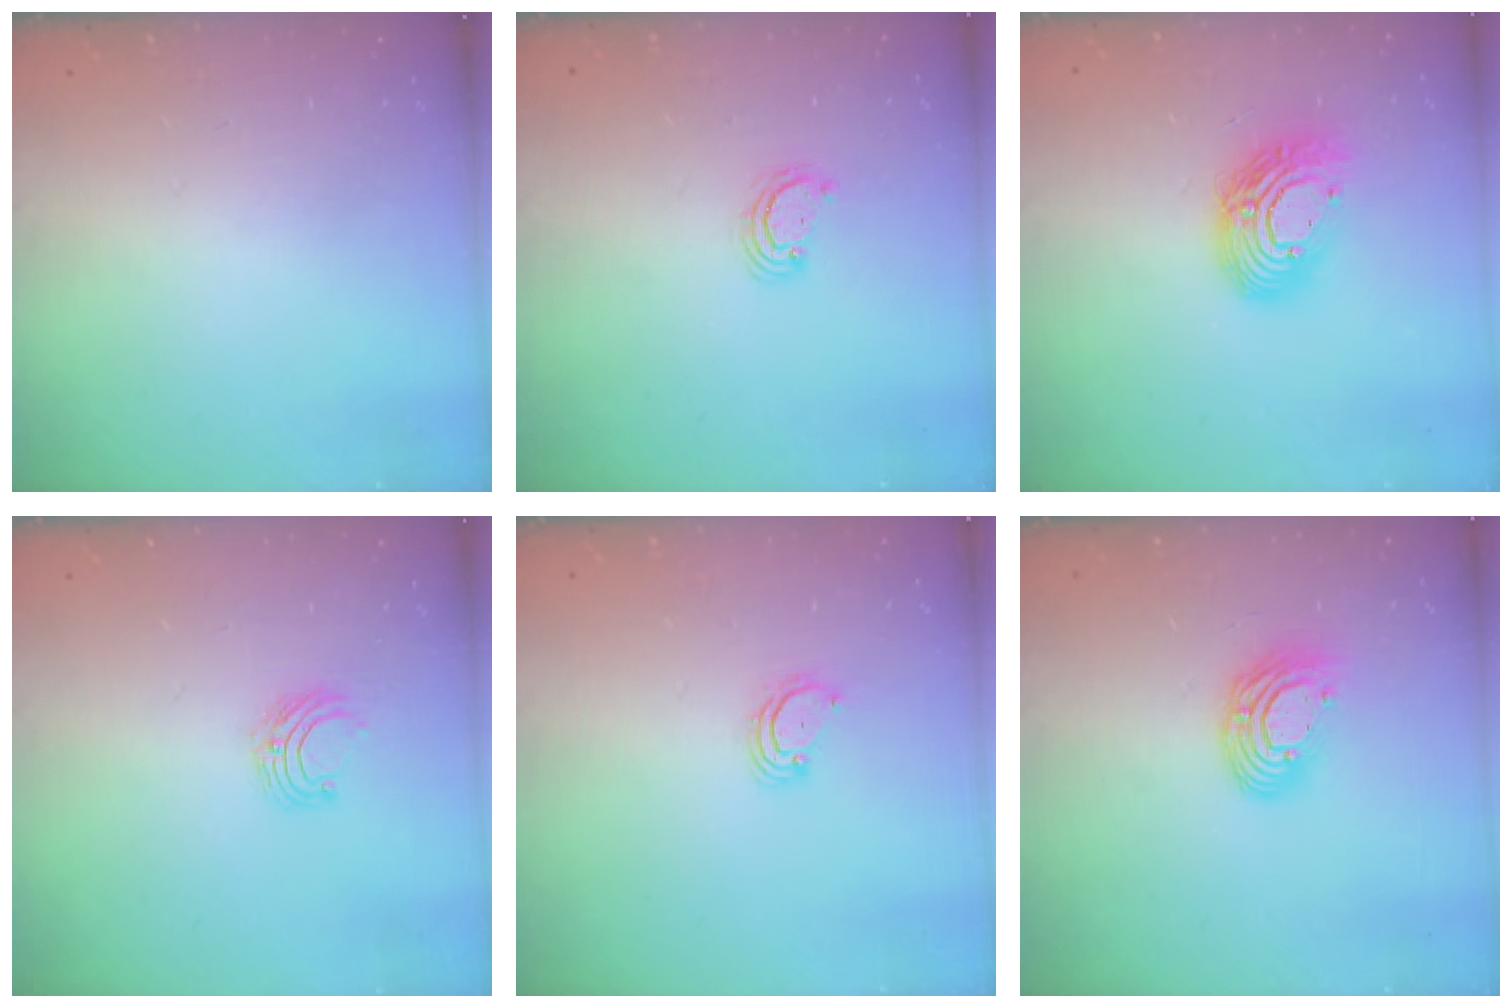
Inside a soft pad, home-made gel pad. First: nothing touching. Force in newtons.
{"total": 2.5, "press": 2.5, "slide": 0.3}
{"total": 14.9, "press": 14.9, "slide": 1.3}
{"total": 5.6, "press": 5.6, "slide": 0.5}
{"total": 2.8, "press": 2.8, "slide": 0.3}
{"total": 11.0, "press": 10.9, "slide": 1.1}